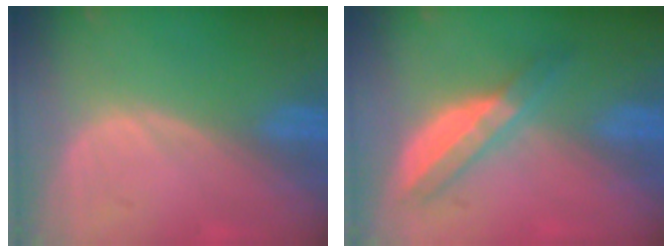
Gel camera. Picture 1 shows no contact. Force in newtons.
{"total": 6.2, "press": 5.4, "slide": 3.1}